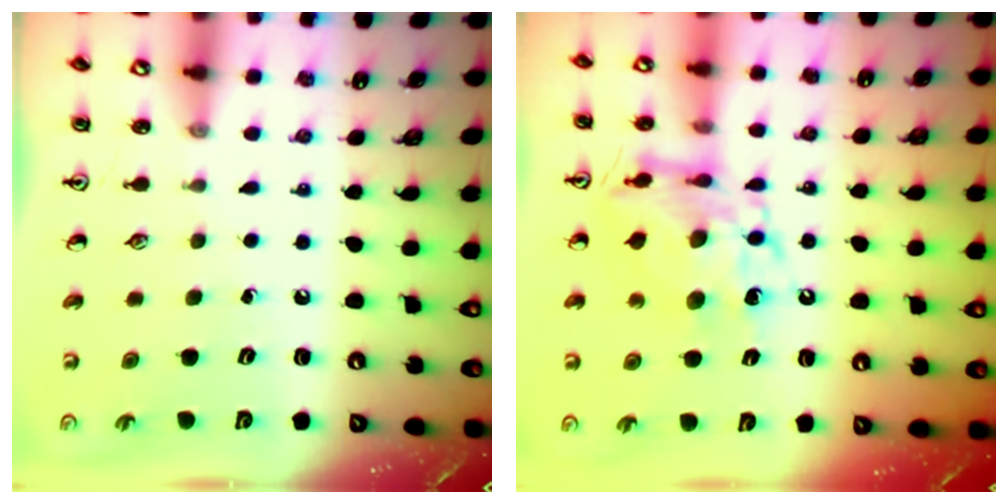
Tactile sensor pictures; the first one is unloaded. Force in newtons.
{"total": 12.3, "press": 12.2, "slide": 1.1}